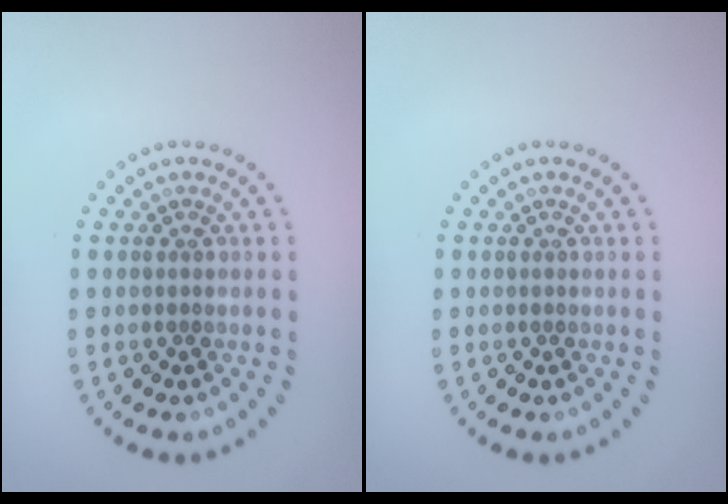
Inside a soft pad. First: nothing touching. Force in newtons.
{"total": 0.0}